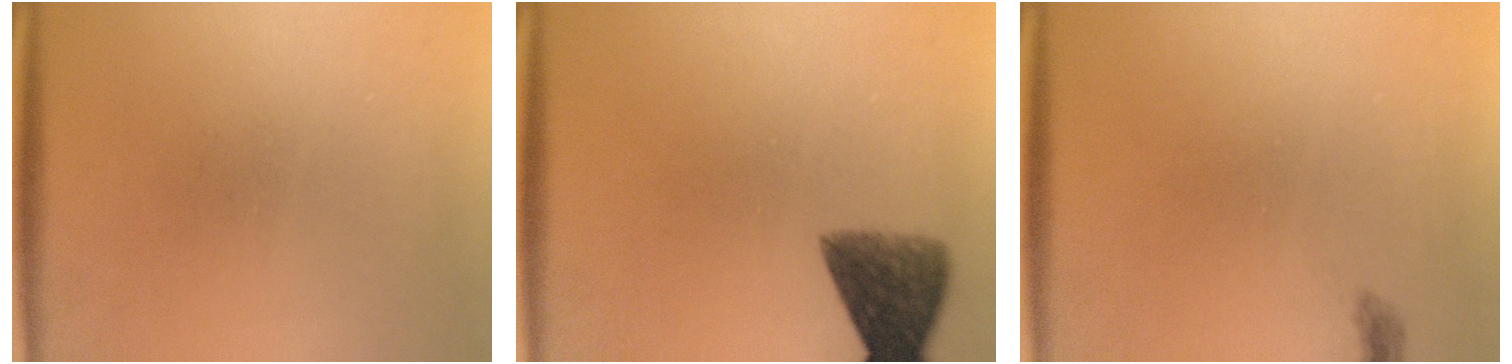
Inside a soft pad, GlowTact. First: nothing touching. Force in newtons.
{"total": 6.7}
{"total": 0.7}